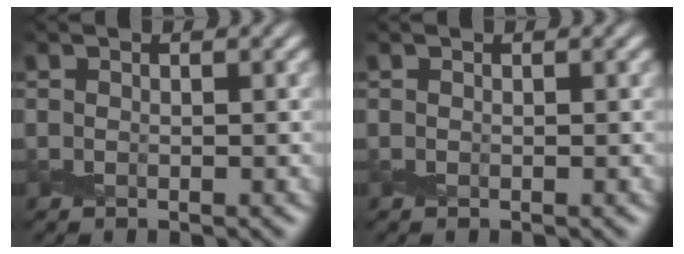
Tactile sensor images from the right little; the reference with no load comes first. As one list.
[{"total": 0.0}]